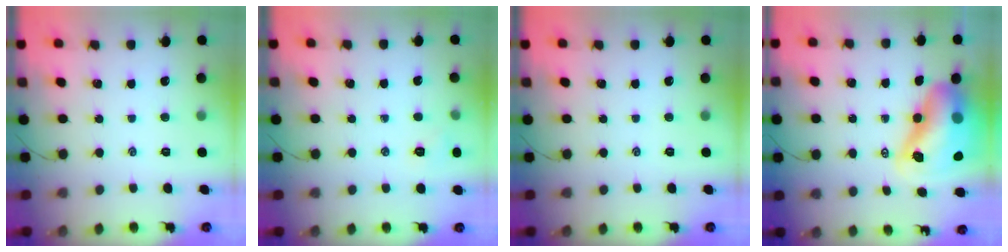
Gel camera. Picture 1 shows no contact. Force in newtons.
{"total": 5.4, "press": 5.3, "slide": 1.3}
{"total": 0.0}
{"total": 17.5, "press": 16.9, "slide": 4.7}